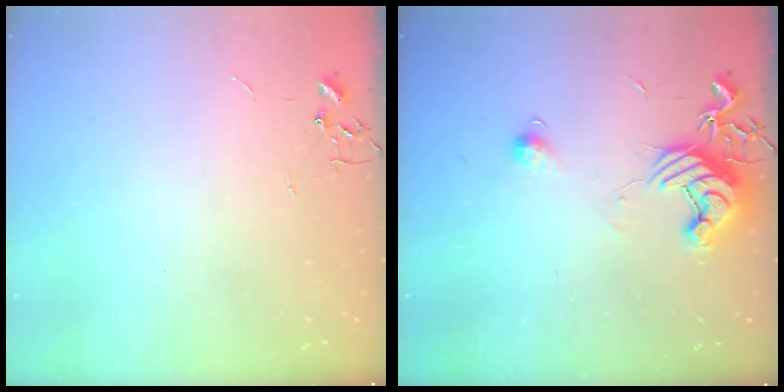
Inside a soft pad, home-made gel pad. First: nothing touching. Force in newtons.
{"total": 11.3, "press": 11.3, "slide": 0.9}